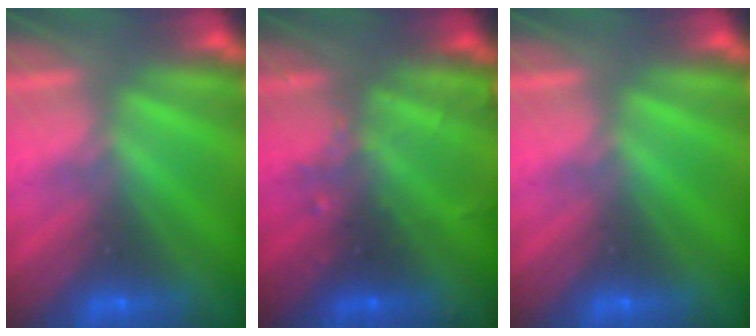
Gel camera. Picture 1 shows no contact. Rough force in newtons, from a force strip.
{"total": 2.4}
{"total": 0.0}